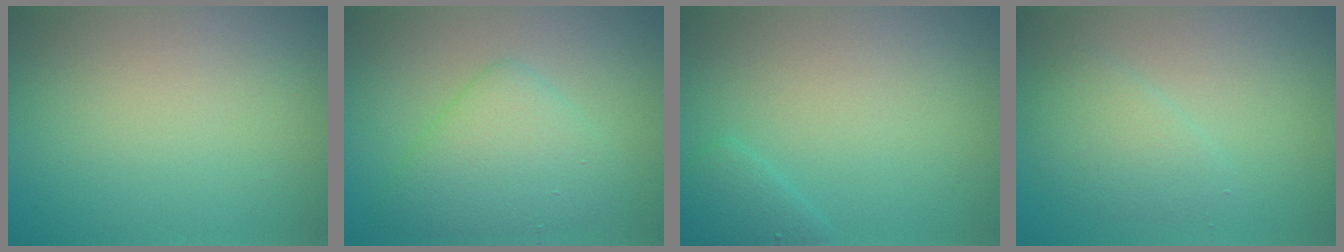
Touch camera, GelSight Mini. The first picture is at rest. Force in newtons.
{"total": 4.5, "press": 4.5, "slide": 0.2}
{"total": 1.6, "press": 1.6, "slide": 0.1}
{"total": 2.6, "press": 2.6, "slide": 0.3}